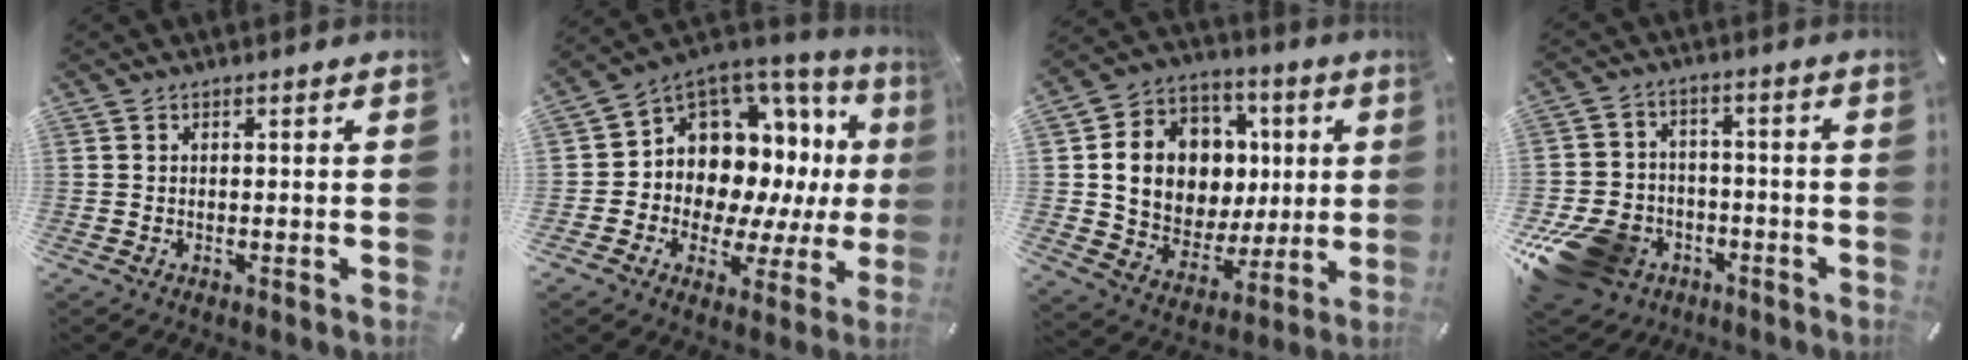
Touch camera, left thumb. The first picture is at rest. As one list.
[{"total": 10.3, "force": [2.8, 8.8, 4.6], "torque": [-0.071, -0.070, 0.057]}, {"total": 14.6, "force": [2.1, 12.8, 6.8], "torque": [-0.124, -0.012, 0.053]}, {"total": 14.7, "force": [-7.5, 10.9, 6.2], "torque": [-0.119, 0.052, -0.124]}]